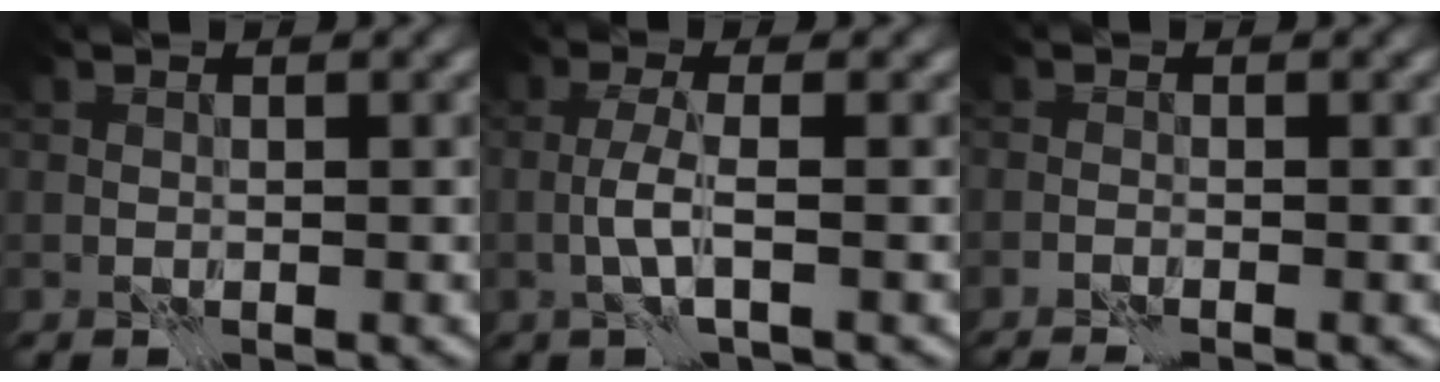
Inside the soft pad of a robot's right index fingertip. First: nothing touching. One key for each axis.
{"total": 2.2, "fx": -0.7, "fy": -0.1, "fz": 2.1, "tx": -0.045, "ty": 0.009, "tz": -0.023}
{"total": 0.9, "fx": -0.5, "fy": -0.7, "fz": 0.1, "tx": -0.003, "ty": 0.003, "tz": -0.011}